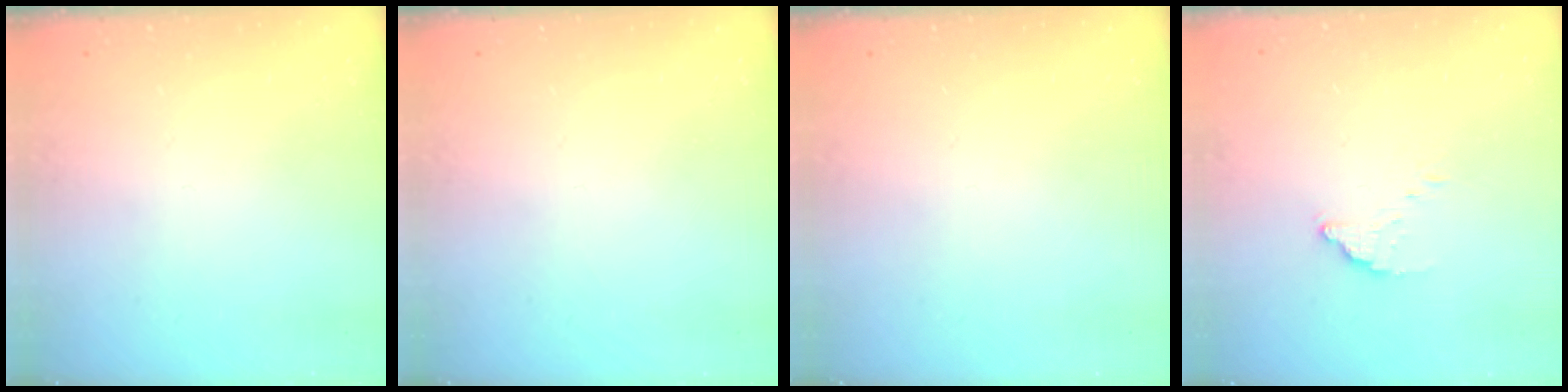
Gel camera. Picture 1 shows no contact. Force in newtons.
{"total": 0.0}
{"total": 0.0}
{"total": 3.4, "press": 3.4, "slide": 0.1}